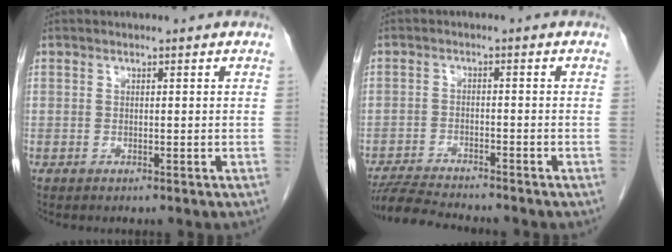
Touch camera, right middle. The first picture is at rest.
{"total": 7.2, "force": [-6.9, 0.0, 2.2], "torque": [-0.038, -0.016, -0.118]}